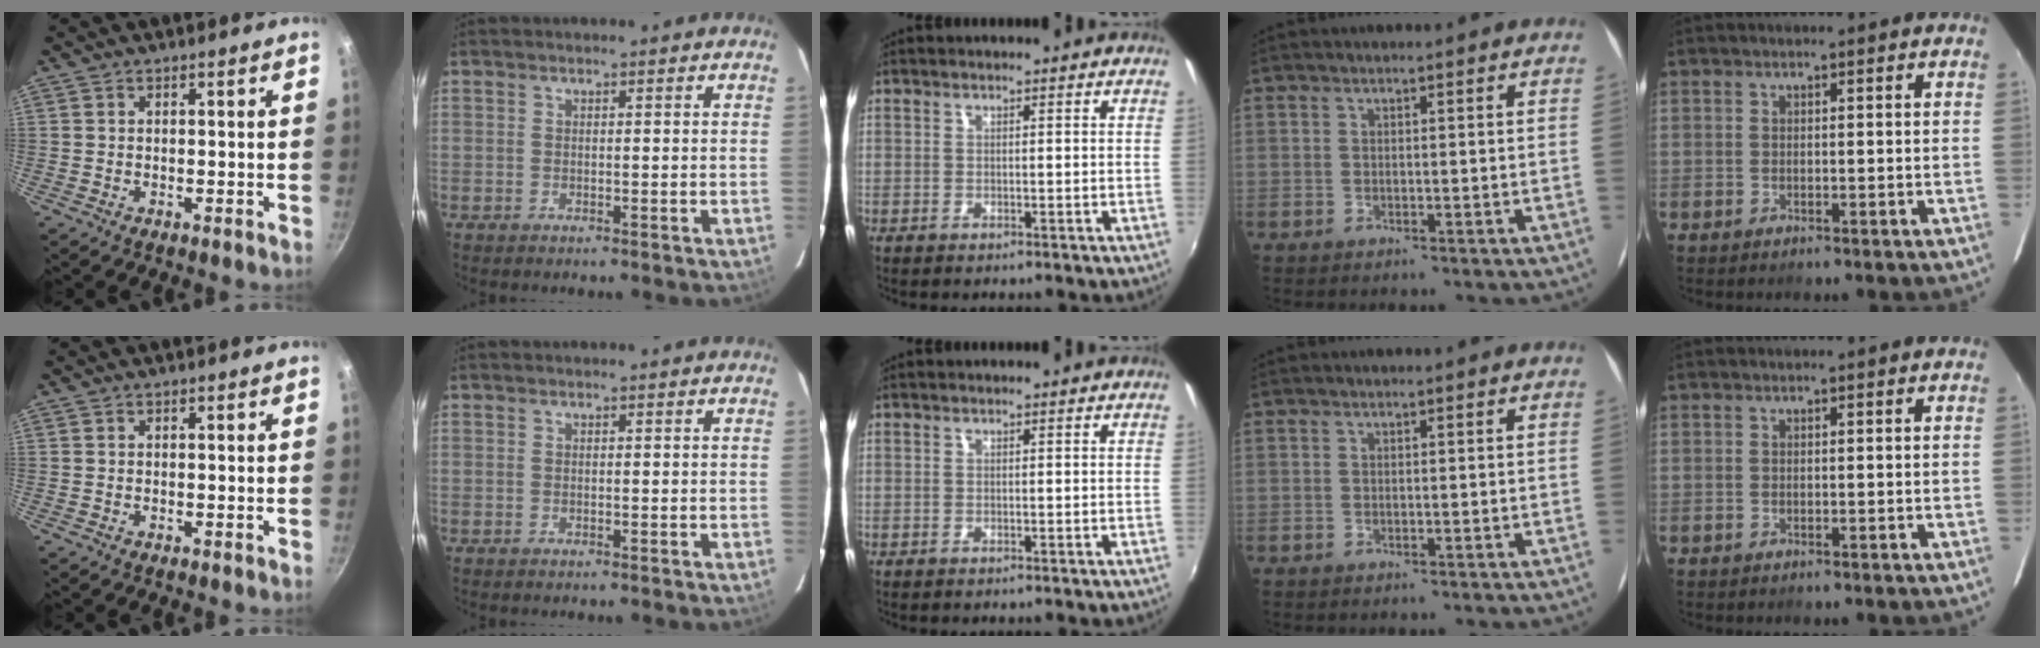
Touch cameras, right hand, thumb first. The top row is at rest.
{}